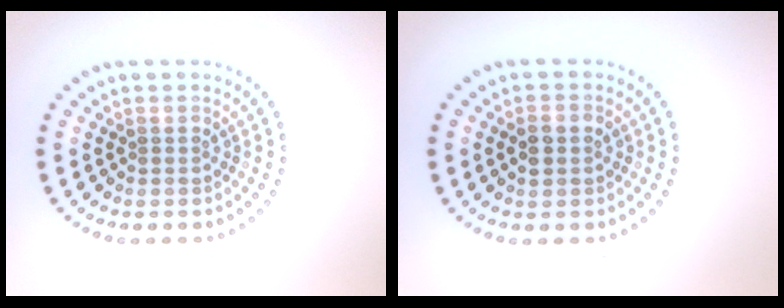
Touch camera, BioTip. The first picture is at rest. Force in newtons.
{"total": 2.5, "press": 2.5, "slide": 0.1}